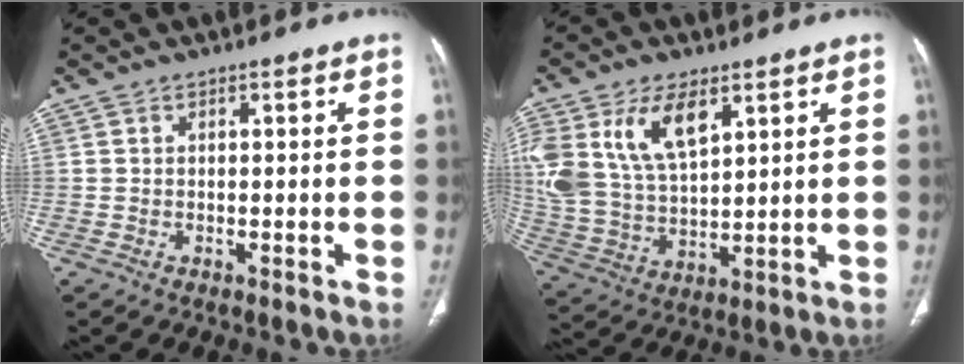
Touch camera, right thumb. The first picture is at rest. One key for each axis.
{"total": 17.2, "fx": 7.6, "fy": 9.5, "fz": 12.1, "tx": -0.246, "ty": -0.023, "tz": 0.157}